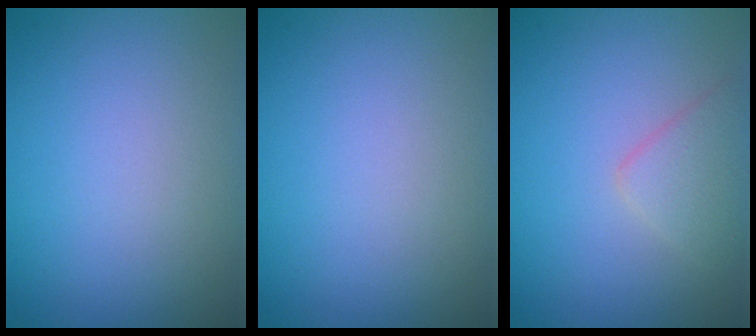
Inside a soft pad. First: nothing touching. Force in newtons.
{"total": 0.0}
{"total": 2.1, "press": 2.1, "slide": 0.1}